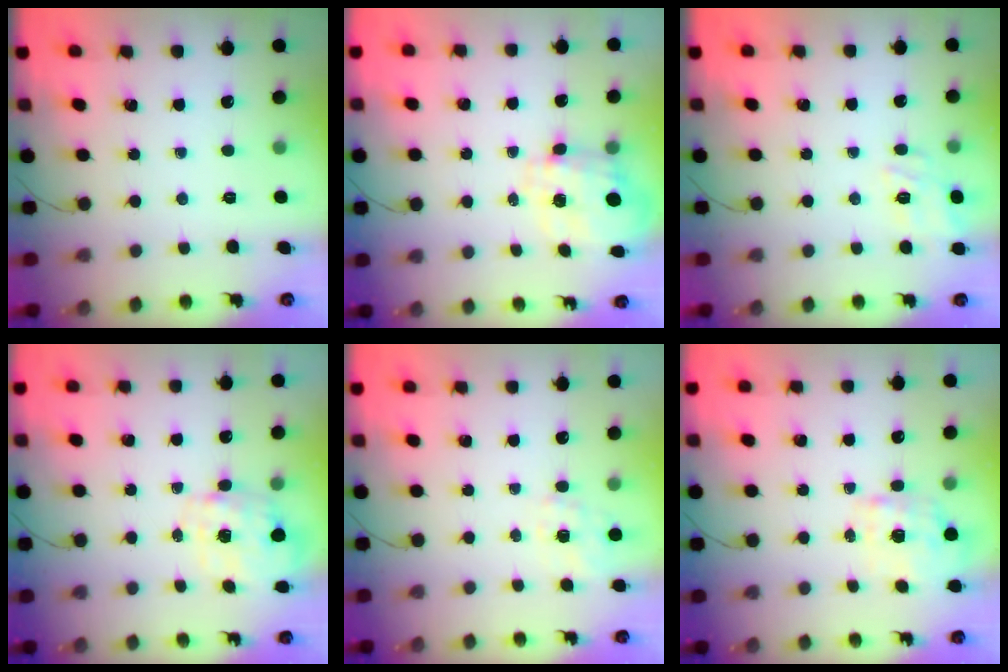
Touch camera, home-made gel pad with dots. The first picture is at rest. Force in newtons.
{"total": 3.5, "press": 3.4, "slide": 1.1}
{"total": 12.4, "press": 12.4, "slide": 0.6}
{"total": 2.8, "press": 2.7, "slide": 0.9}
{"total": 4.1, "press": 3.9, "slide": 1.3}
{"total": 1.4, "press": 1.2, "slide": 0.7}